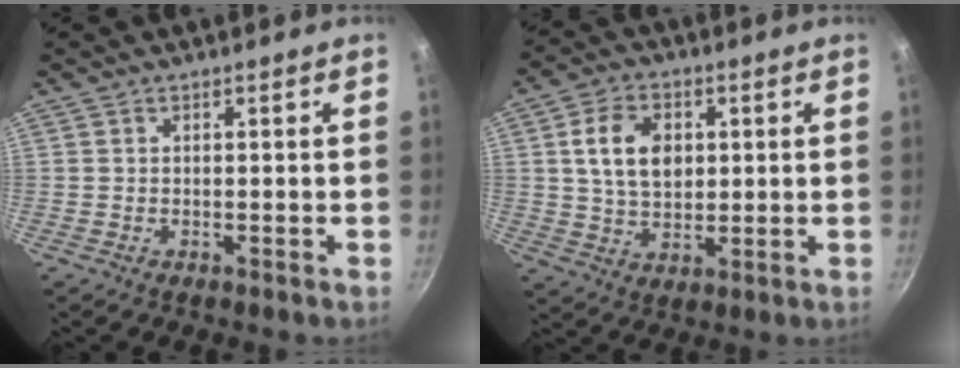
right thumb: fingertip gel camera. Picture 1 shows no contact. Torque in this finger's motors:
{"motor_torque": [0.74, 1.69, 0.99, -0.69, 0.24]}